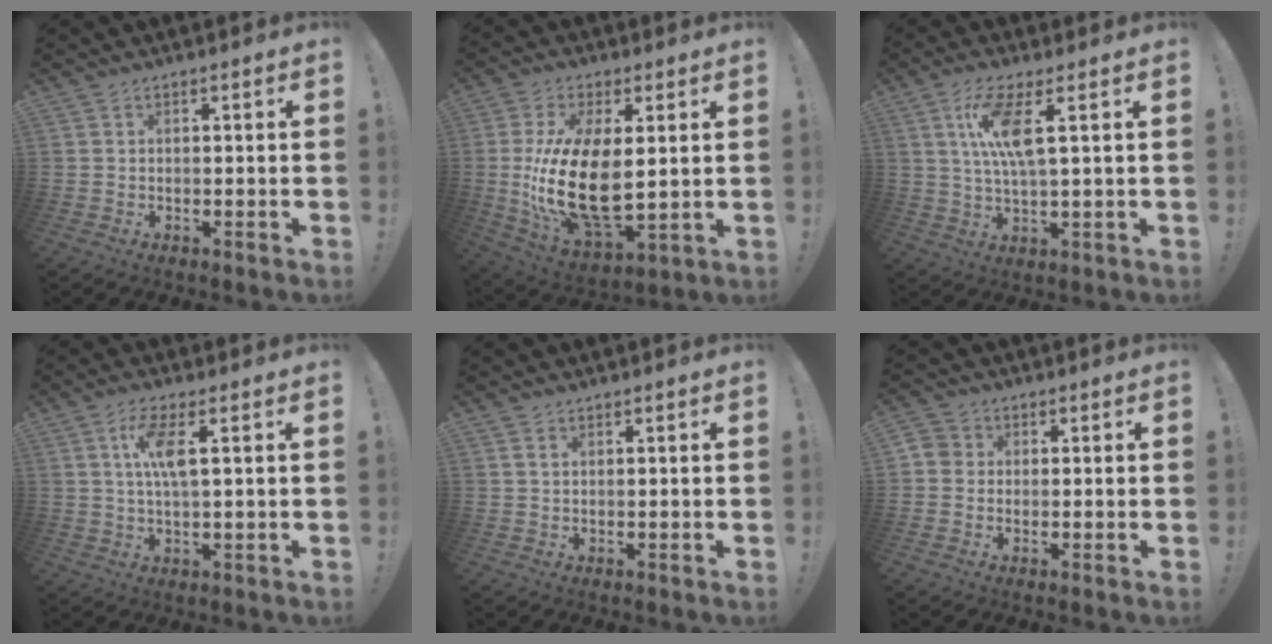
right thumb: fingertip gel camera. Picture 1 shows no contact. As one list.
[{"total": 20.4, "force": [1.0, 10.1, 17.7], "torque": [-0.346, -0.025, 0.026]}, {"total": 10.4, "force": [3.5, 2.2, 9.6], "torque": [-0.188, -0.001, 0.057]}, {"total": 8.2, "force": [2.3, 2.0, 7.7], "torque": [-0.152, 0.000, 0.035]}, {"total": 1.2, "force": [0.6, 0.5, 0.9], "torque": [-0.014, 0.000, 0.010]}, {"total": 3.3, "force": [-0.7, 3.0, 1.3], "torque": [-0.021, 0.013, -0.012]}]